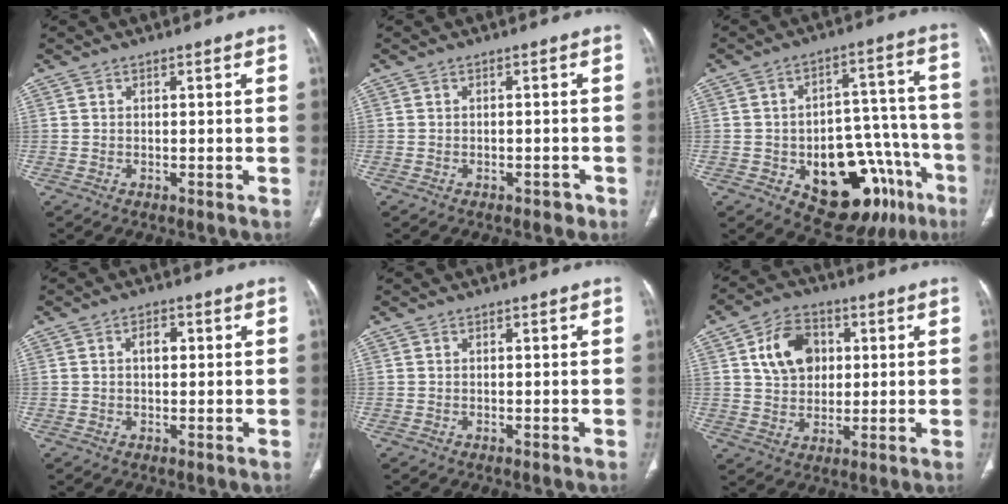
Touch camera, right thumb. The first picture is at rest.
{"total": 1.9, "force": [-1.3, 1.1, 0.8], "torque": [-0.010, 0.010, -0.012]}
{"total": 22.3, "force": [-10.1, 12.1, 15.8], "torque": [-0.140, 0.073, -0.123]}
{"total": 2.8, "force": [0.6, 1.7, 2.2], "torque": [-0.031, 0.006, 0.008]}
{"total": 0.0}
{"total": 10.7, "force": [2.8, 8.0, 6.5], "torque": [-0.085, 0.000, 0.050]}